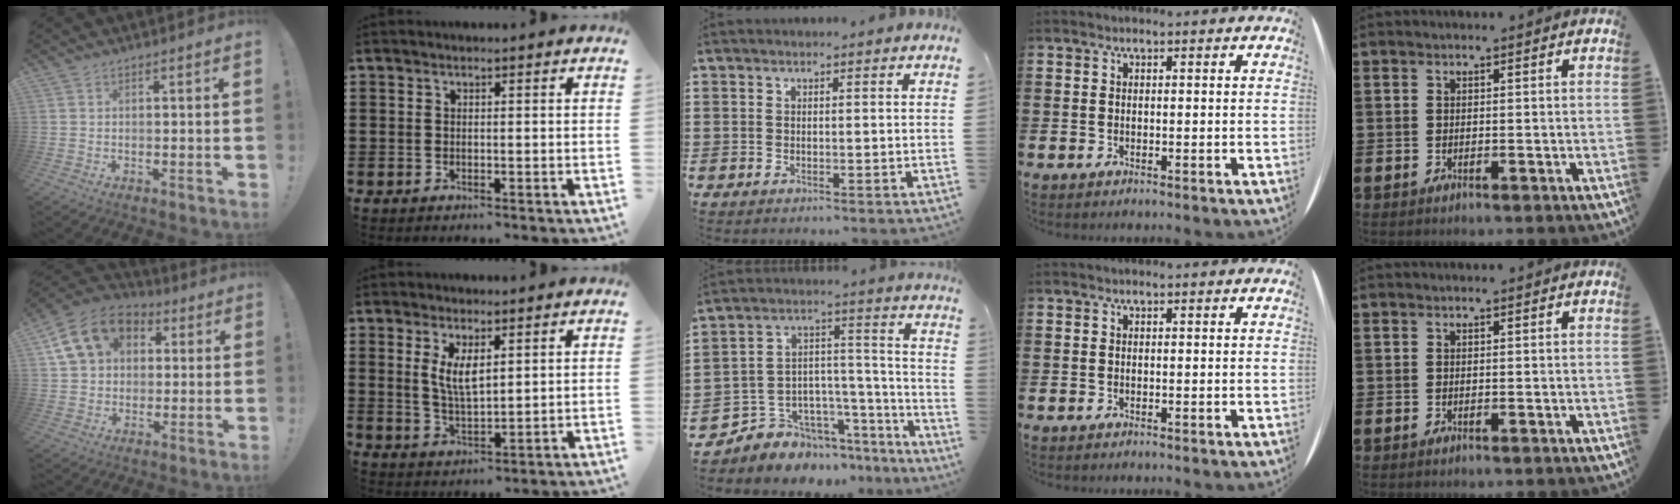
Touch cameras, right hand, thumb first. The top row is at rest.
{"thumb": {"total": 15.2, "force": [5.1, 11.8, 8.0], "torque": [-0.115, -0.003, 0.102]}, "index": {"total": 4.6, "force": [1.7, 1.6, 3.9], "torque": [-0.074, -0.001, 0.029]}, "middle": {"total": 5.7, "force": [-4.5, 3.5, -0.7], "torque": [-0.002, -0.002, -0.081]}}